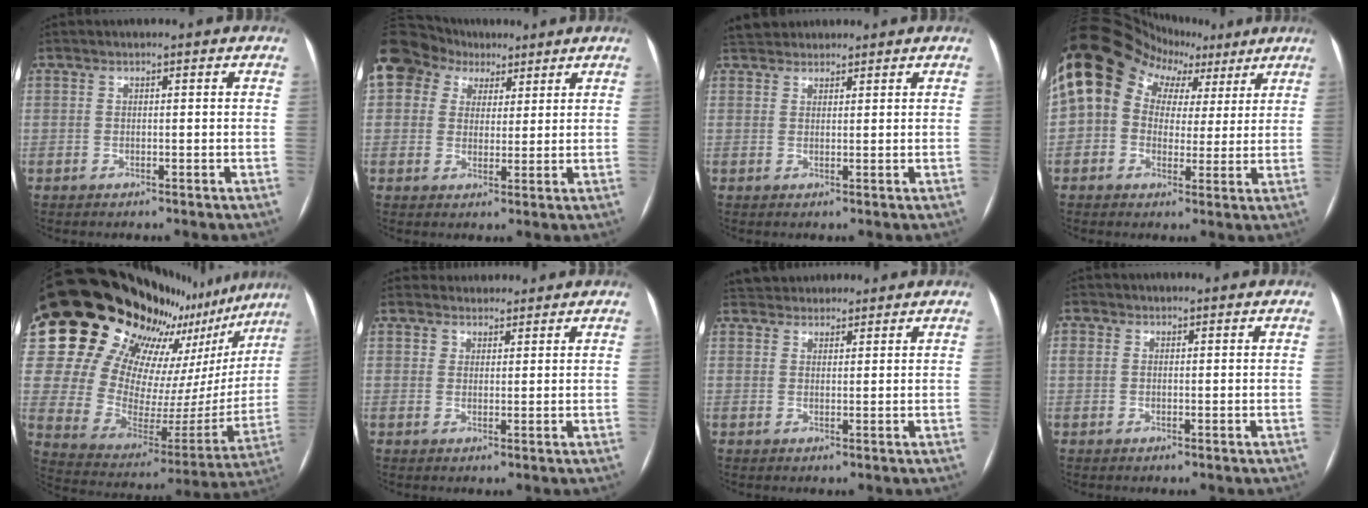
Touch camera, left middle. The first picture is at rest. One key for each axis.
{"total": 20.0, "fx": 10.6, "fy": 15.0, "fz": 8.1, "tx": -0.248, "ty": 0.096, "tz": 0.199}
{"total": 4.4, "fx": 4.0, "fy": 1.7, "fz": 0.8, "tx": -0.014, "ty": 0.029, "tz": 0.072}
{"total": 16.1, "fx": 6.6, "fy": 12.2, "fz": 8.2, "tx": -0.155, "ty": 0.086, "tz": 0.107}
{"total": 32.2, "fx": 25.1, "fy": 10.6, "fz": 17.0, "tx": -0.295, "ty": -0.049, "tz": 0.353}
{"total": 3.2, "fx": 2.8, "fy": 1.7, "fz": -0.3, "tx": 0.015, "ty": 0.011, "tz": 0.041}
{"total": 5.8, "fx": 5.2, "fy": 2.3, "fz": 0.9, "tx": -0.007, "ty": 0.031, "tz": 0.084}
{"total": 1.7, "fx": 0.6, "fy": 1.4, "fz": 0.8, "tx": -0.025, "ty": 0.013, "tz": 0.014}